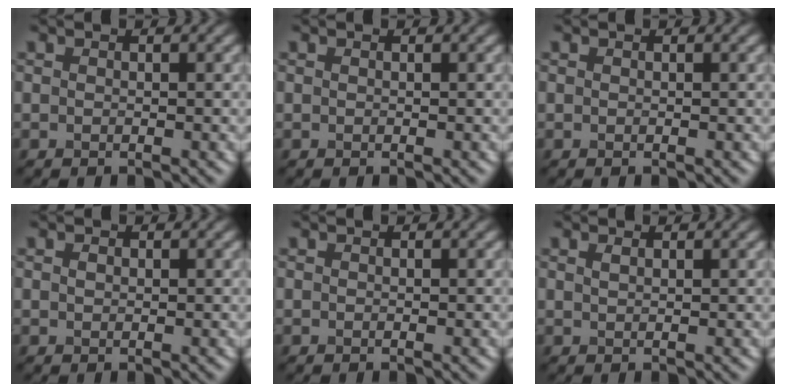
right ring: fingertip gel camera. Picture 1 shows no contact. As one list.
[{"total": 0.0}, {"total": 0.0}, {"total": 0.6, "force": [0.2, 0.5, 0.4], "torque": [-0.008, 0.001, 0.004]}, {"total": 0.0}, {"total": 0.7, "force": [0.5, 0.2, 0.4], "torque": [-0.008, 0.001, 0.011]}]